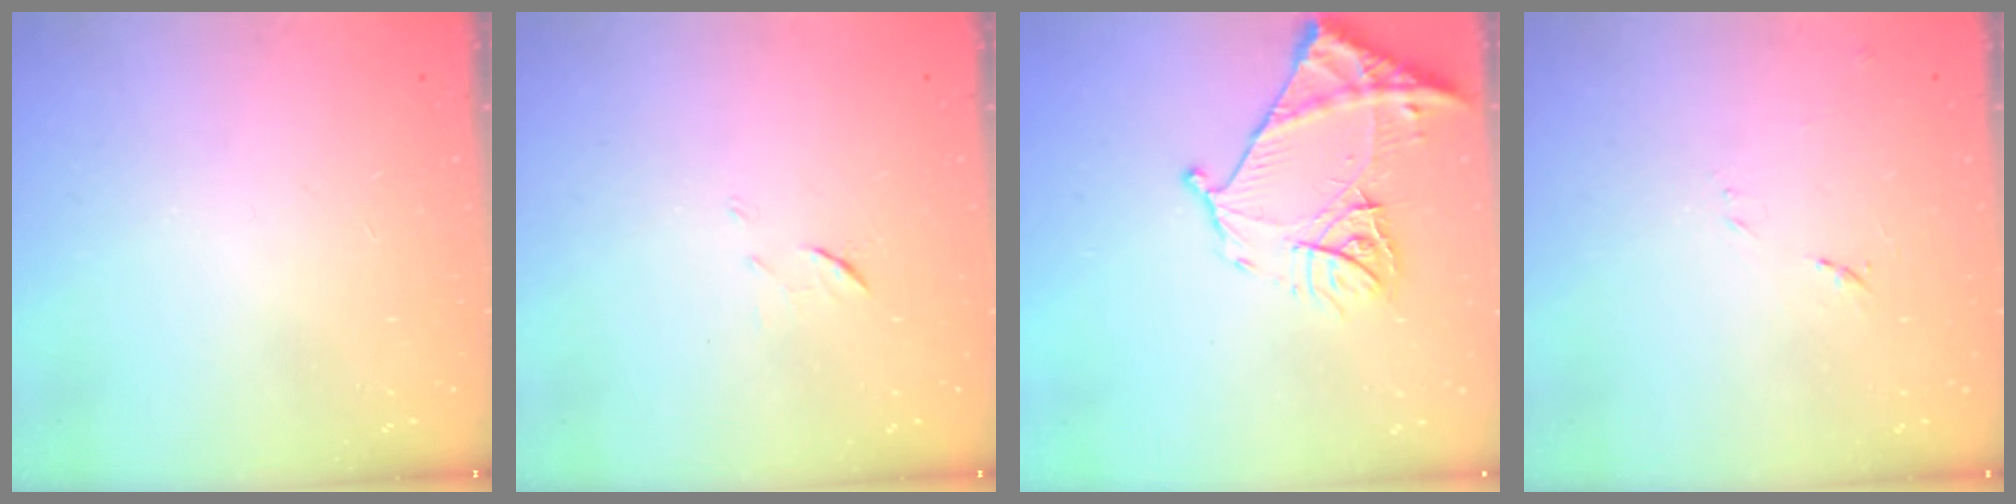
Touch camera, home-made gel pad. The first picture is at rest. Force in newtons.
{"total": 5.4, "press": 5.2, "slide": 1.2}
{"total": 15.0, "press": 14.9, "slide": 1.6}
{"total": 7.1, "press": 7.1, "slide": 0.6}